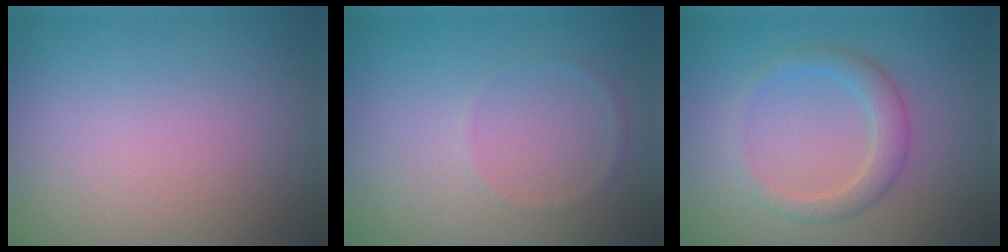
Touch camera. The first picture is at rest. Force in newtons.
{"total": 0.5, "press": 0.5, "slide": 0.1}
{"total": 2.6, "press": 2.6, "slide": 0.2}